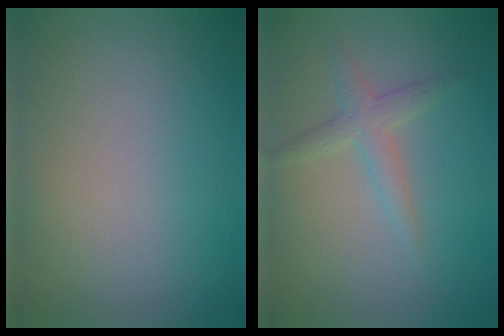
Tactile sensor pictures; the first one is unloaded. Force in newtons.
{"total": 2.1, "press": 2.1, "slide": 0.1}